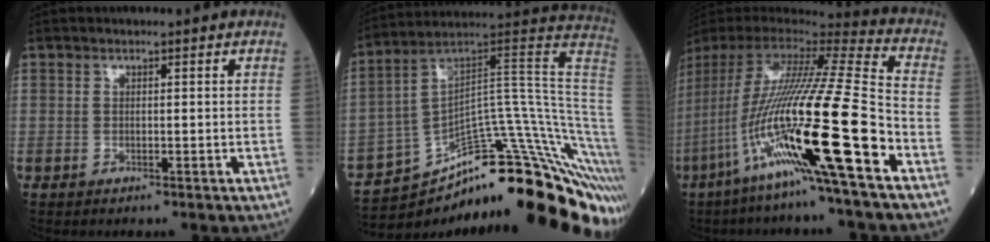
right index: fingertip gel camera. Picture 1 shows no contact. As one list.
[{"total": 24.7, "force": [-16.9, 2.6, 17.8], "torque": [-0.105, 0.065, -0.236]}, {"total": 26.2, "force": [-9.4, 0.6, 24.5], "torque": [-0.479, -0.045, -0.177]}]